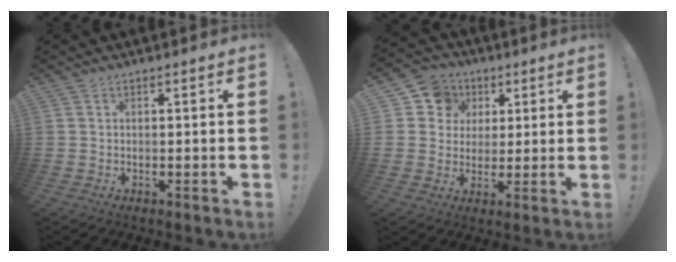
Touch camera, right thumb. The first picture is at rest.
{"total": 9.6, "force": [2.8, 8.8, 2.5], "torque": [-0.032, -0.007, 0.058]}